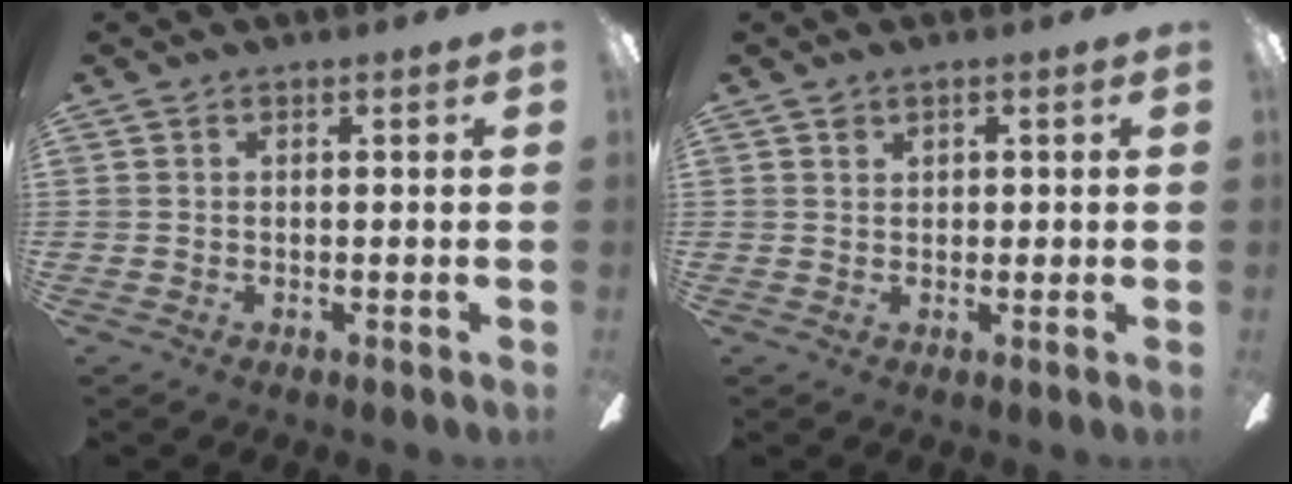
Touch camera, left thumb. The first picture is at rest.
{"total": 1.1, "force": [0.7, 0.8, 0.3], "torque": [-0.007, 0.002, 0.014]}